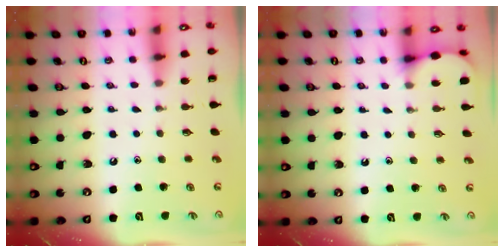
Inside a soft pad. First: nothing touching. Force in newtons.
{"total": 2.9, "press": 2.9, "slide": 0.3}